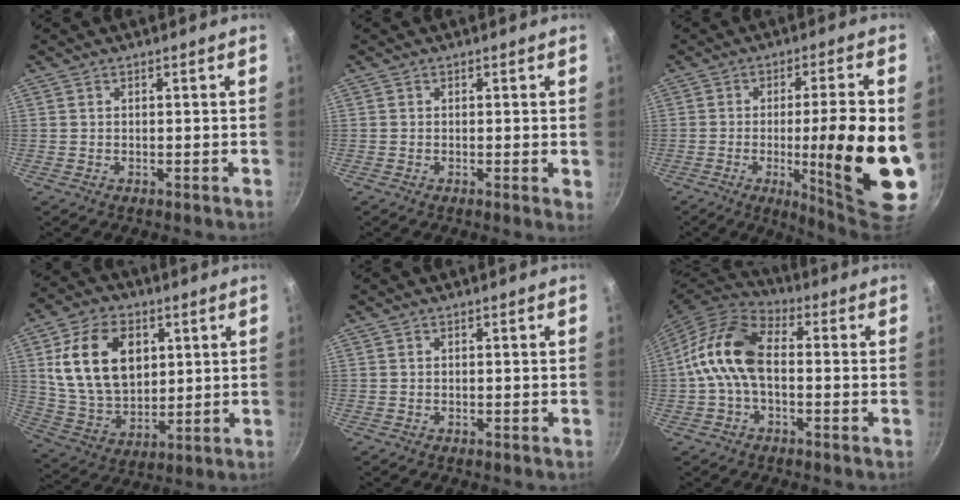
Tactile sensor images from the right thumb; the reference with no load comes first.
{"total": 1.4, "force": [0.0, 0.4, 1.4], "torque": [-0.020, -0.005, -0.003]}
{"total": 20.1, "force": [-2.8, 3.3, 19.7], "torque": [-0.271, -0.007, -0.034]}
{"total": 17.7, "force": [4.8, 12.0, 12.1], "torque": [-0.192, -0.011, 0.096]}
{"total": 0.0}
{"total": 12.7, "force": [-0.7, 7.5, 10.2], "torque": [-0.187, 0.041, -0.033]}